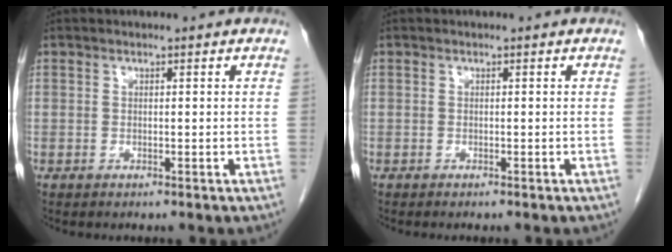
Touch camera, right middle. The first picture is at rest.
{"total": 1.0, "force": [-0.9, 0.1, 0.5], "torque": [-0.008, -0.002, -0.010]}